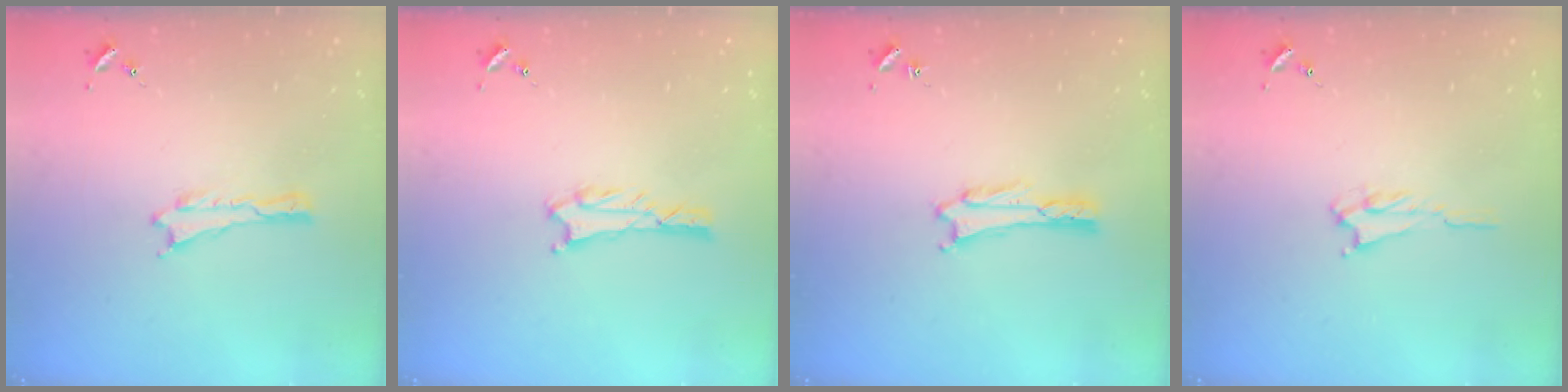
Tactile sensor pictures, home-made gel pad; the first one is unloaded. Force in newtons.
{"total": 0.7, "press": 0.7, "slide": 0.1}
{"total": 1.8, "press": 1.8, "slide": 0.2}
{"total": 1.6, "press": 1.5, "slide": 0.4}